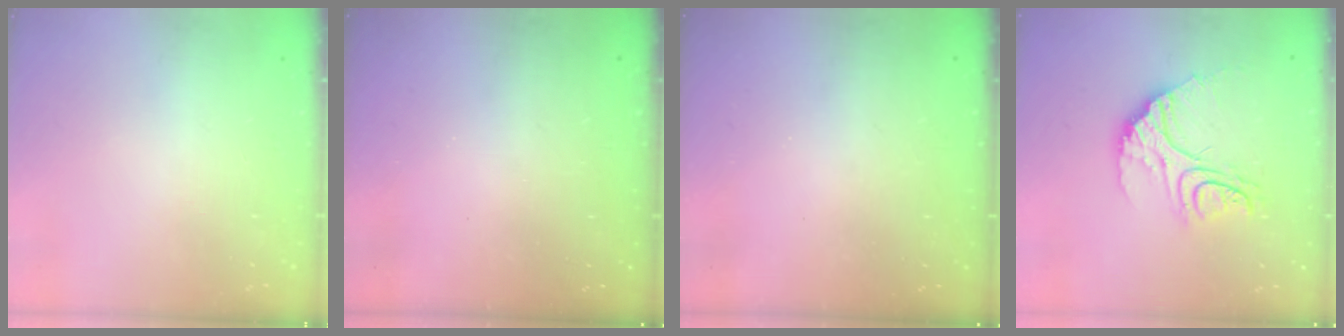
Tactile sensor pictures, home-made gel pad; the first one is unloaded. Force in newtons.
{"total": 3.2, "press": 3.2, "slide": 0.1}
{"total": 3.1, "press": 3.1, "slide": 0.1}
{"total": 16.3, "press": 16.2, "slide": 1.9}